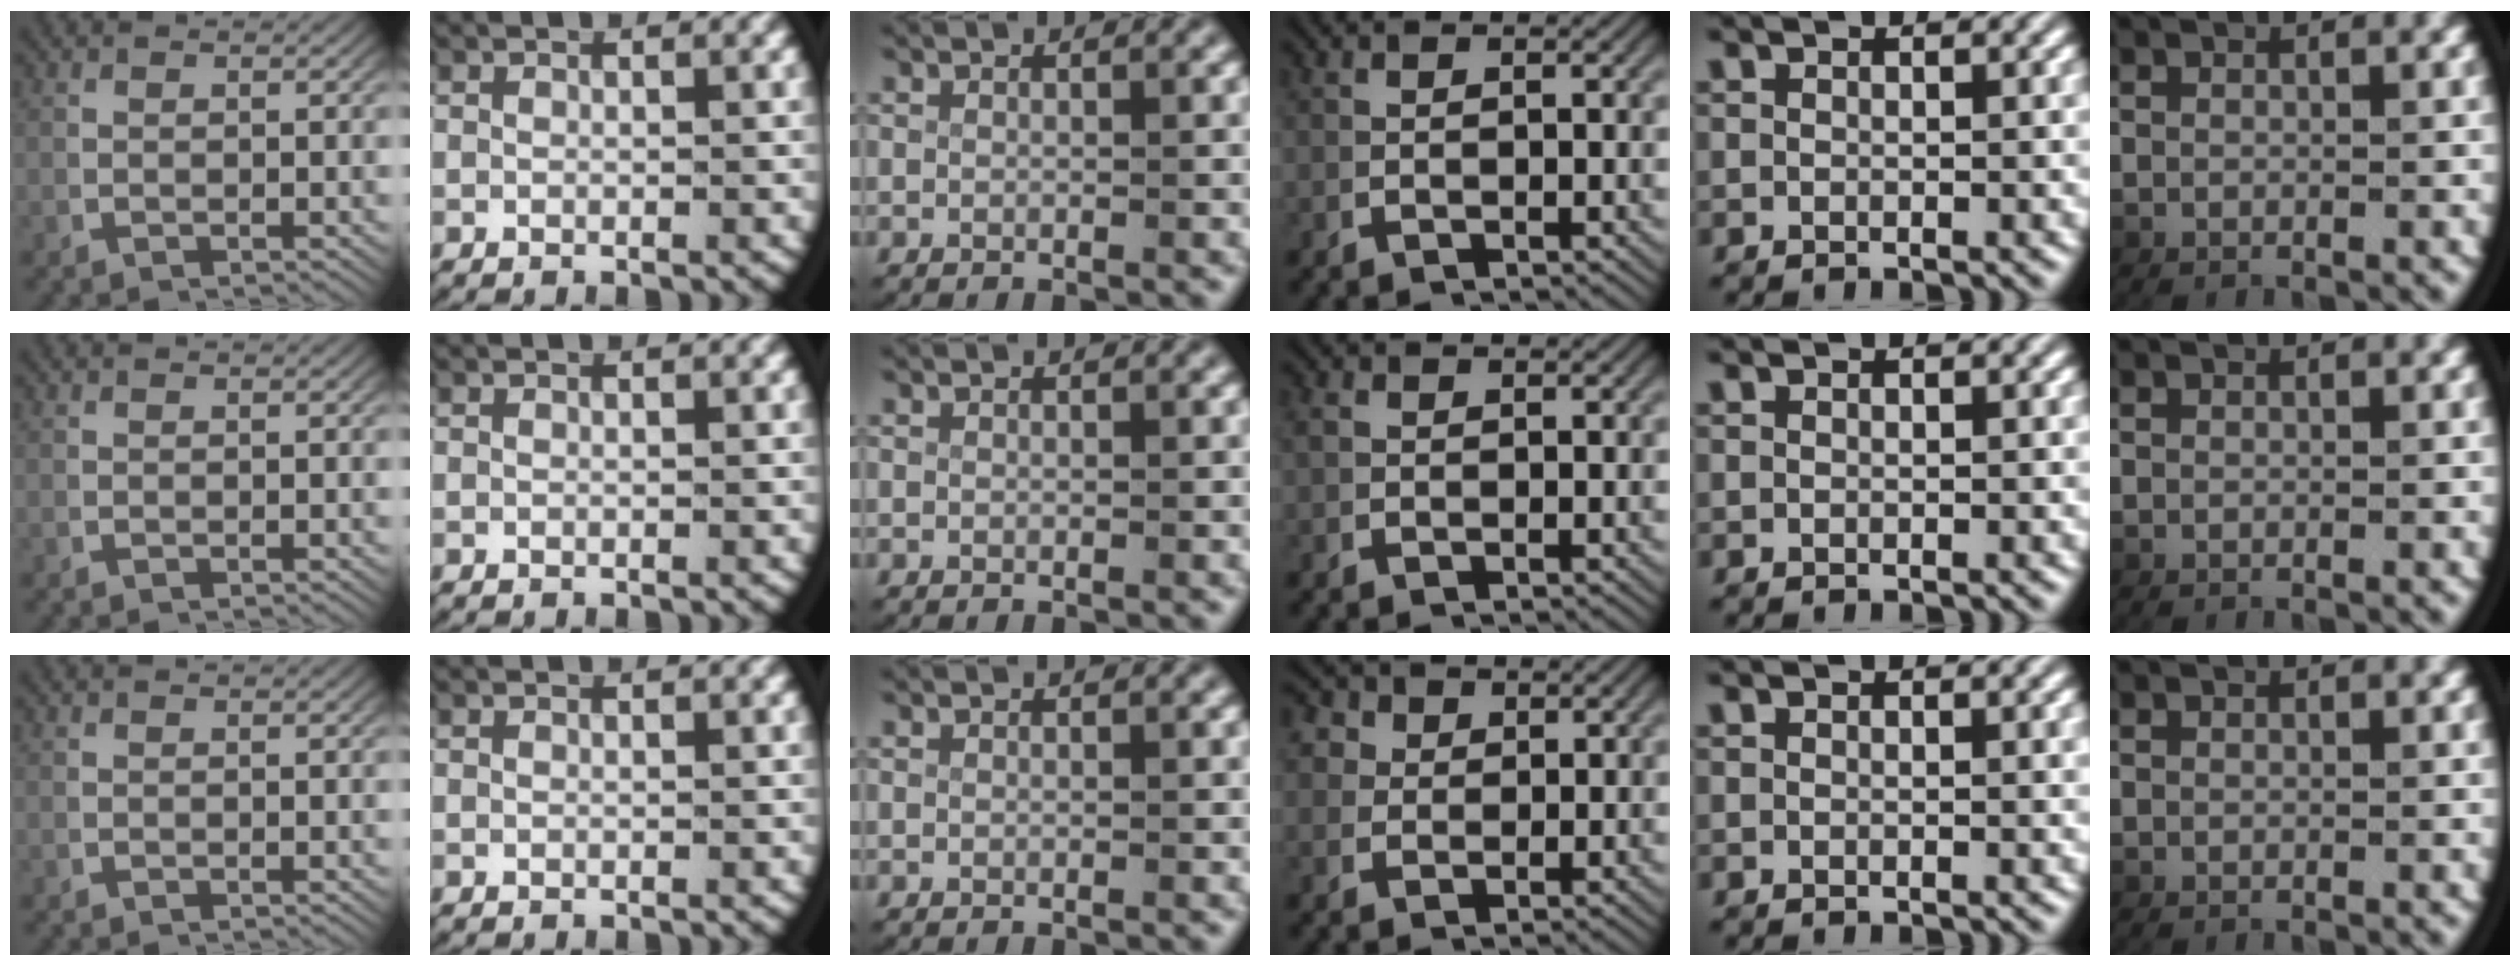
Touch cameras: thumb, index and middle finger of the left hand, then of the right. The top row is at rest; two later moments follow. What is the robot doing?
{"motion": "lift_and_place", "object": "paper towel"}